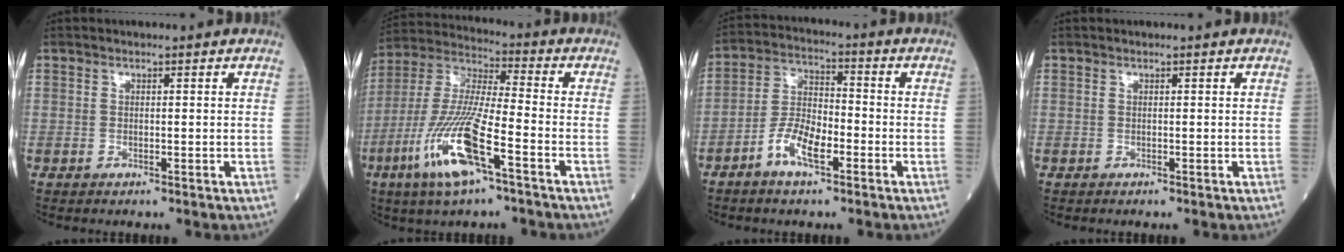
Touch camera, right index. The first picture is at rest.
{"total": 15.3, "force": [-6.7, 2.0, 13.6], "torque": [-0.290, -0.018, -0.128]}
{"total": 7.6, "force": [-3.8, 2.6, 6.1], "torque": [-0.124, 0.006, -0.075]}
{"total": 0.0}